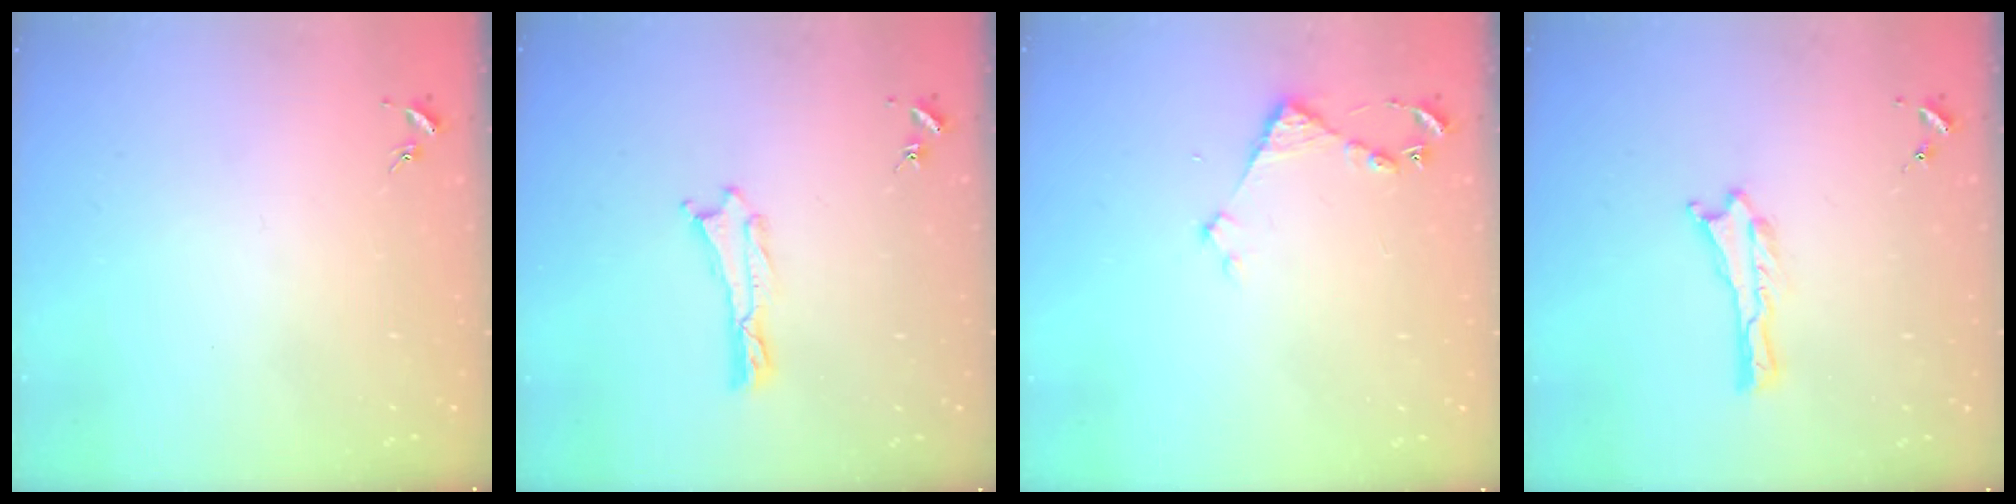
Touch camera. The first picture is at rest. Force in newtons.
{"total": 0.0}
{"total": 3.1, "press": 3.1, "slide": 0.3}
{"total": 0.0}